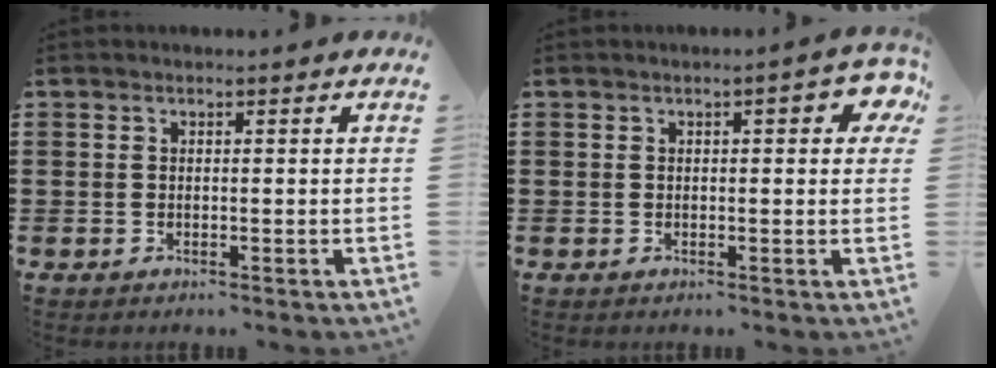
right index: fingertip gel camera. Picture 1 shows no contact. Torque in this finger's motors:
{"motor_torque": [0.78, 0.21, 0.26, 0.02]}